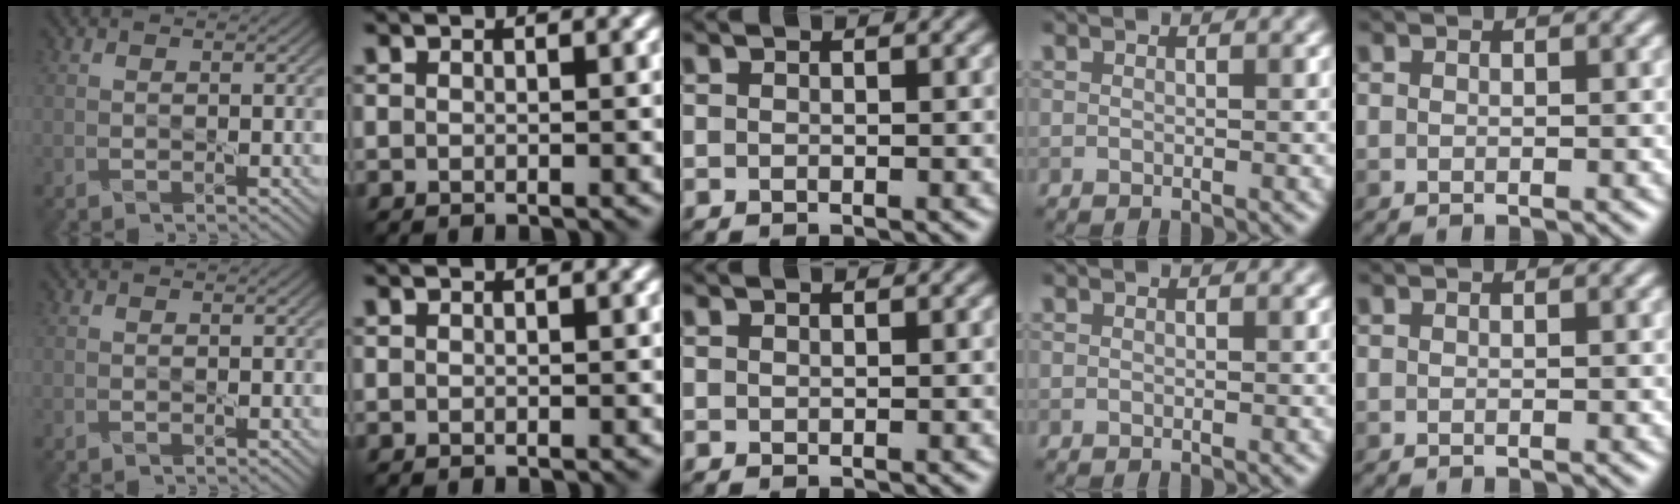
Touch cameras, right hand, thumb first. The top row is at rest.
{}